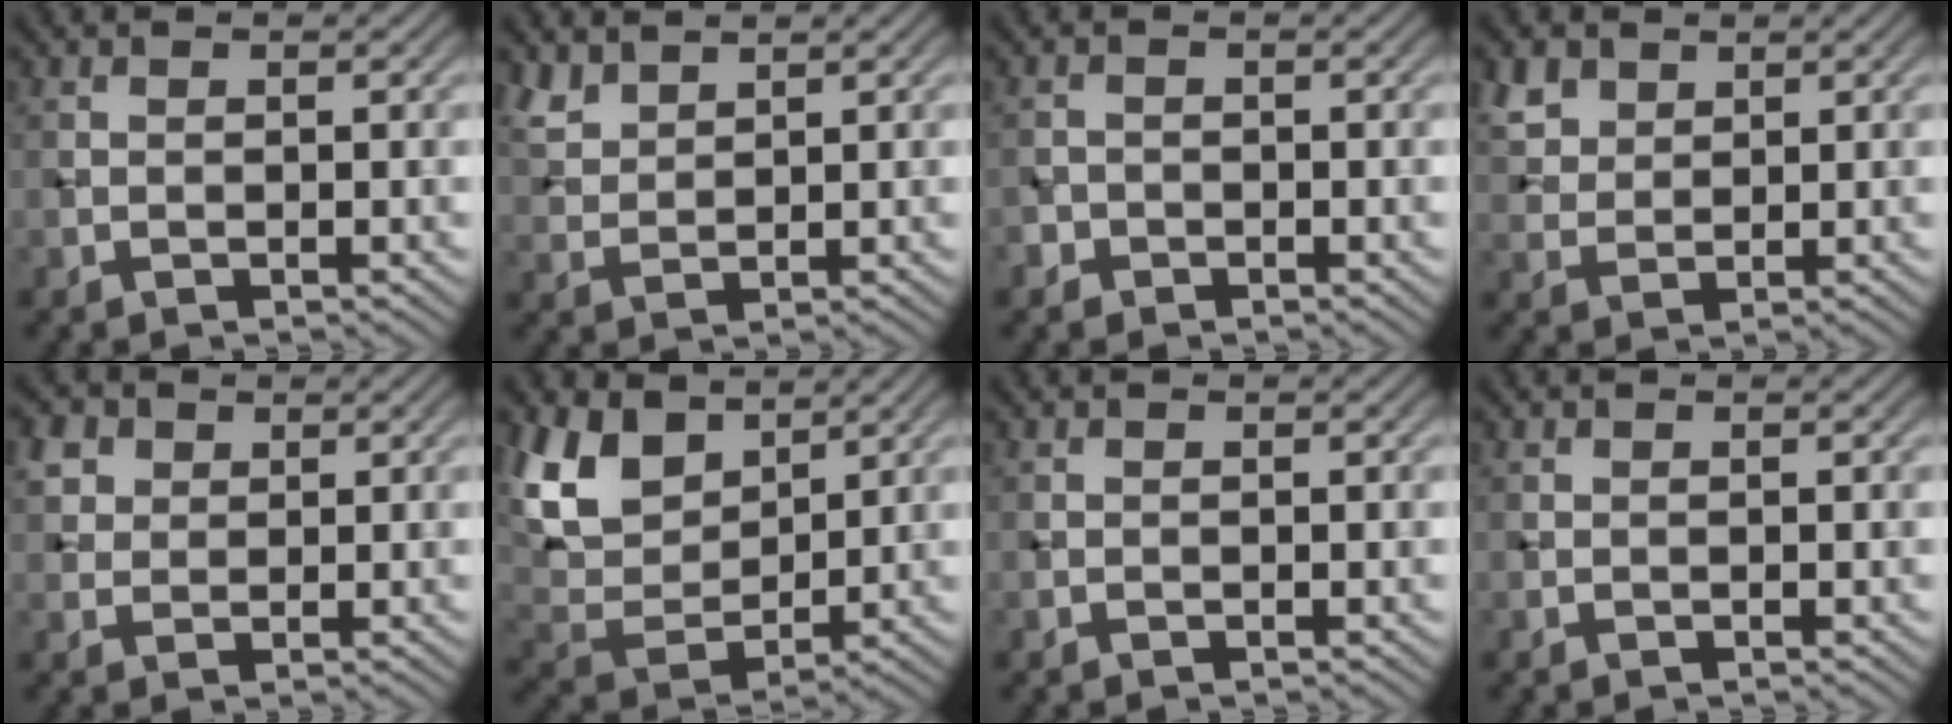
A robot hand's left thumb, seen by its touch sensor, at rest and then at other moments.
{"total": 3.4, "force": [2.7, 1.3, 1.5], "torque": [-0.044, 0.004, 0.067]}
{"total": 1.5, "force": [-0.9, 1.1, 0.1], "torque": [0.005, 0.000, -0.022]}
{"total": 3.9, "force": [2.4, 2.6, 1.7], "torque": [-0.050, 0.005, 0.054]}
{"total": 4.0, "force": [2.0, 3.1, 1.6], "torque": [-0.055, 0.003, 0.043]}
{"total": 10.6, "force": [6.3, 5.9, 6.2], "torque": [-0.167, 0.010, 0.123]}
{"total": 0.0}
{"total": 0.0}